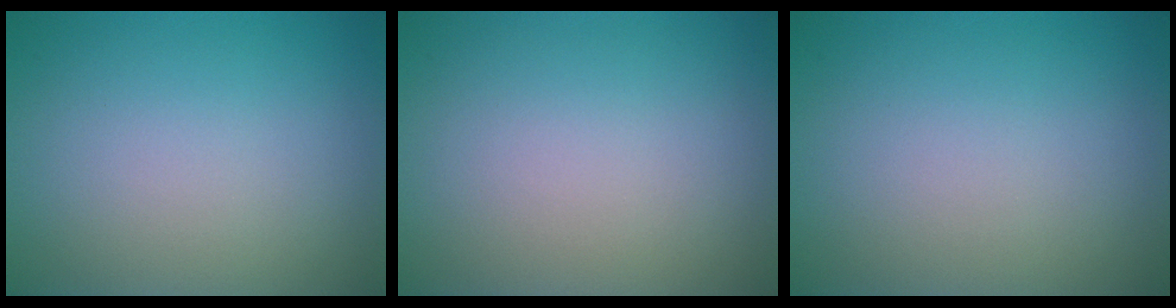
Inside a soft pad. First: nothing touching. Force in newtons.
{"total": 0.0}
{"total": 0.0}